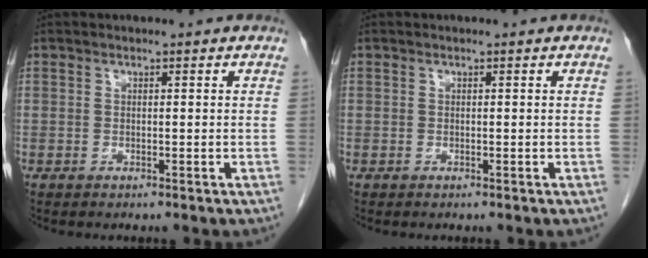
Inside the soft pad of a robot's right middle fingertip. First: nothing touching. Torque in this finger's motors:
{"motor_torque": [0.05, -0.06, -0.12, -0.04]}